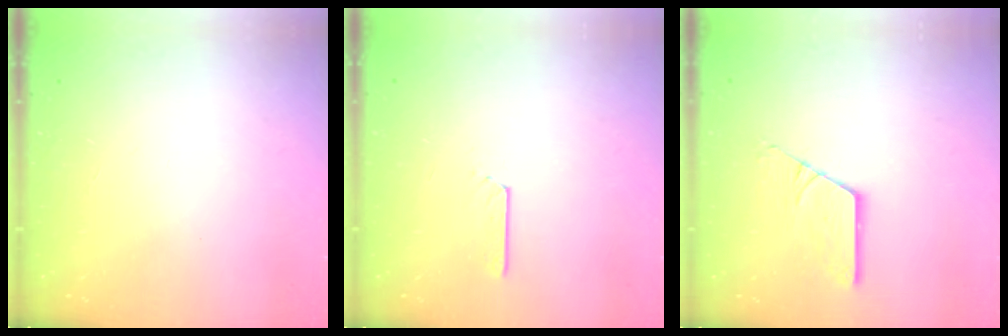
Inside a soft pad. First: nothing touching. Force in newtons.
{"total": 2.2, "press": 2.2, "slide": 0.3}
{"total": 5.3, "press": 5.2, "slide": 0.5}